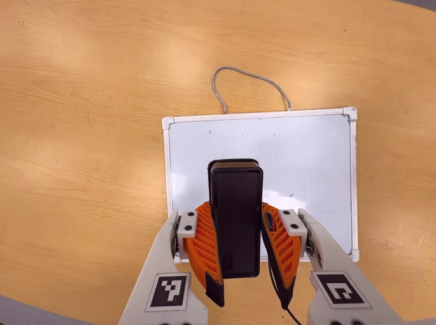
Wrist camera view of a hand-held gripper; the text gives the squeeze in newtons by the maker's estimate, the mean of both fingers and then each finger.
{"total": 7.3, "left": 6.3, "right": 8.2}